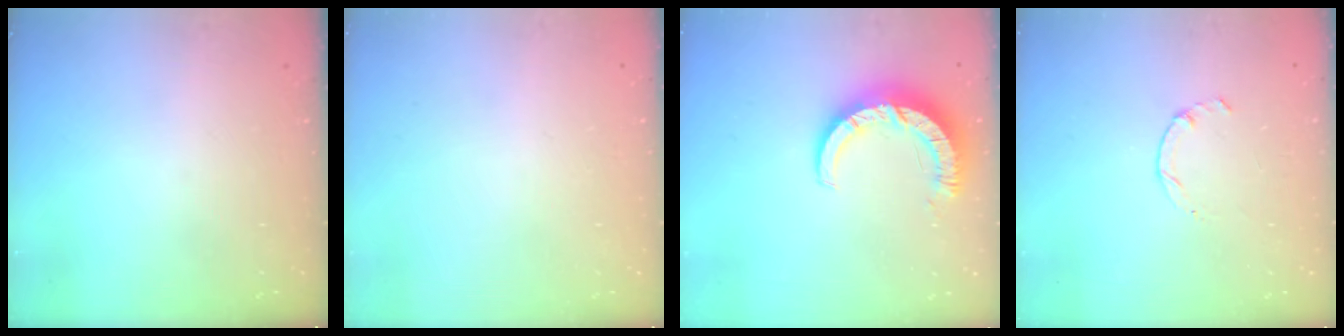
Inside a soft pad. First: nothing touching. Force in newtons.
{"total": 2.6, "press": 2.6, "slide": 0.2}
{"total": 9.0, "press": 9.0, "slide": 0.9}
{"total": 1.3, "press": 1.2, "slide": 0.4}